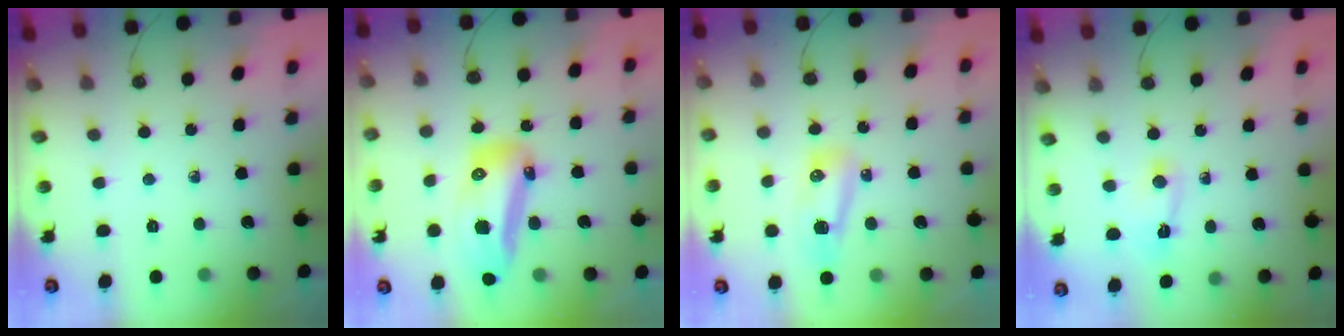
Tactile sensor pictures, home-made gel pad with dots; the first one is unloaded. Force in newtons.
{"total": 25.1, "press": 19.1, "slide": 16.3}
{"total": 11.2, "press": 9.1, "slide": 6.7}
{"total": 2.3, "press": 2.3, "slide": 0.3}